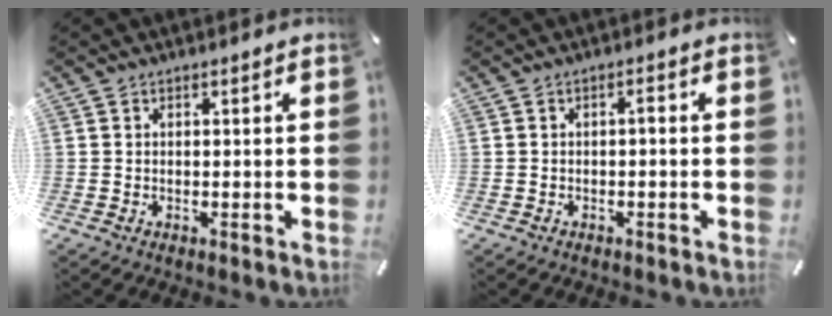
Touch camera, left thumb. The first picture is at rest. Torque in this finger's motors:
{"motor_torque": [-0.19, 0.16, -0.03, 0.34, 0.00]}